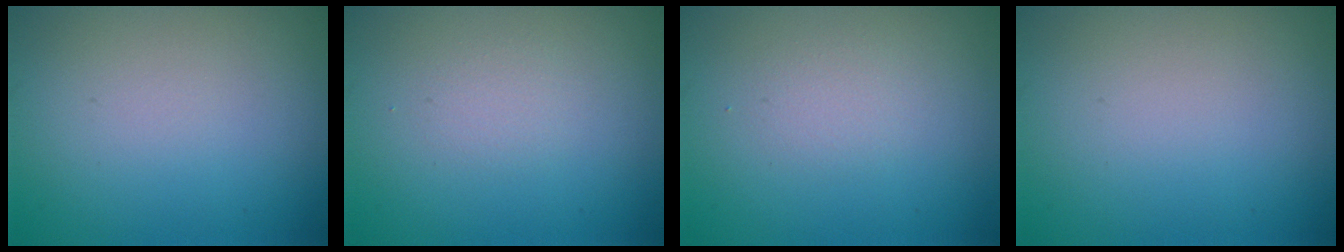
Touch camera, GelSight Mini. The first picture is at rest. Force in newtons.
{"total": 2.6, "press": 2.6, "slide": 0.3}
{"total": 1.2, "press": 1.2, "slide": 0.1}
{"total": 0.0}